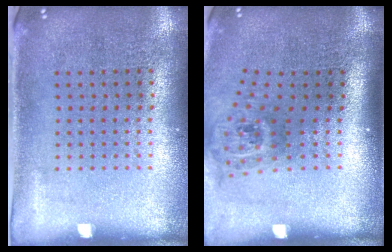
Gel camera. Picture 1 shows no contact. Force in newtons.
{"total": 1.9, "press": 1.4, "slide": 1.4}